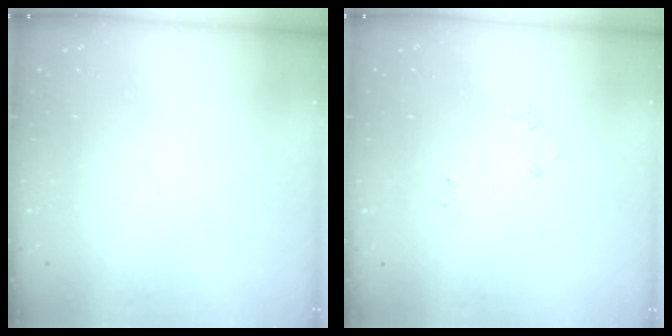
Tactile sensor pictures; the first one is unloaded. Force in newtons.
{"total": 4.5, "press": 4.5, "slide": 0.8}